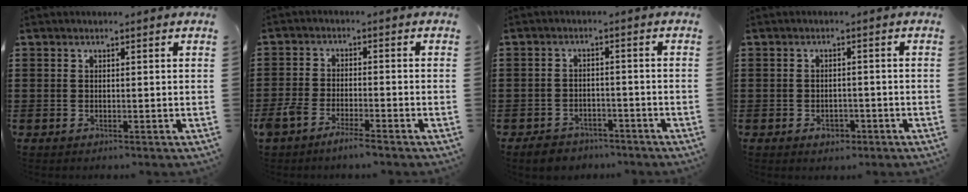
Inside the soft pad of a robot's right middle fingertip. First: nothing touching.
{"total": 3.7, "force": [-3.2, 0.4, 1.8], "torque": [-0.053, -0.006, -0.067]}
{"total": 2.9, "force": [-2.8, 1.0, 0.1], "torque": [-0.010, 0.005, -0.059]}
{"total": 2.1, "force": [-1.2, 1.4, 1.0], "torque": [-0.023, 0.000, -0.025]}